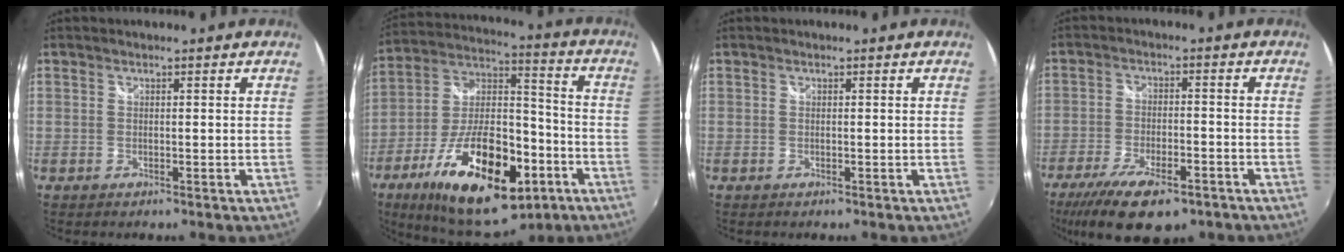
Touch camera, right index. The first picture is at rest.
{"total": 26.7, "force": [-12.8, 11.9, 20.2], "torque": [-0.365, -0.012, -0.197]}
{"total": 0.0}
{"total": 15.3, "force": [-10.3, 5.7, 9.8], "torque": [-0.211, -0.043, -0.167]}